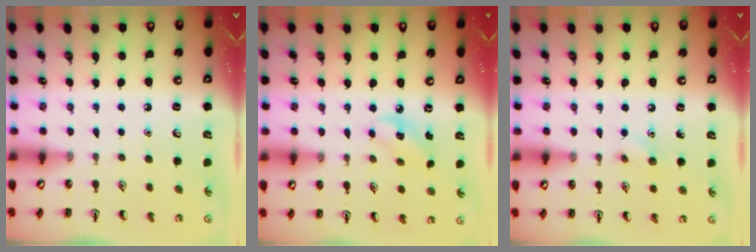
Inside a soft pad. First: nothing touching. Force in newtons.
{"total": 2.9, "press": 2.8, "slide": 0.7}
{"total": 5.4, "press": 5.1, "slide": 1.8}